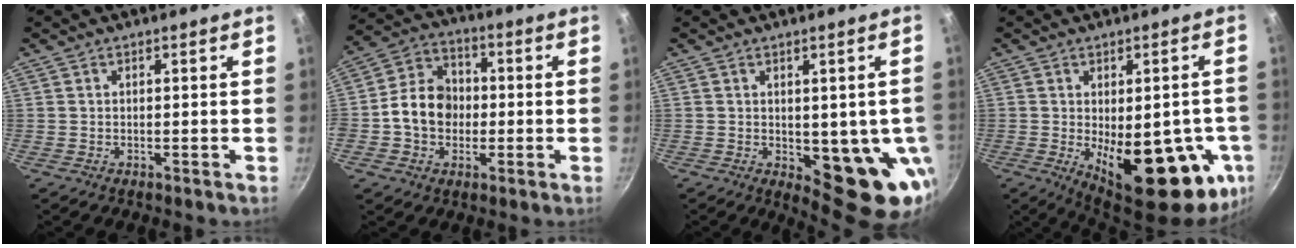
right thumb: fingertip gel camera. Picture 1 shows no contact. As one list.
[{"total": 11.2, "force": [-0.9, 9.2, 6.4], "torque": [-0.077, 0.024, -0.032]}, {"total": 13.0, "force": [-1.9, 5.6, 11.5], "torque": [-0.093, -0.012, -0.014]}, {"total": 22.2, "force": [-5.4, 9.4, 19.3], "torque": [-0.204, -0.018, -0.050]}]